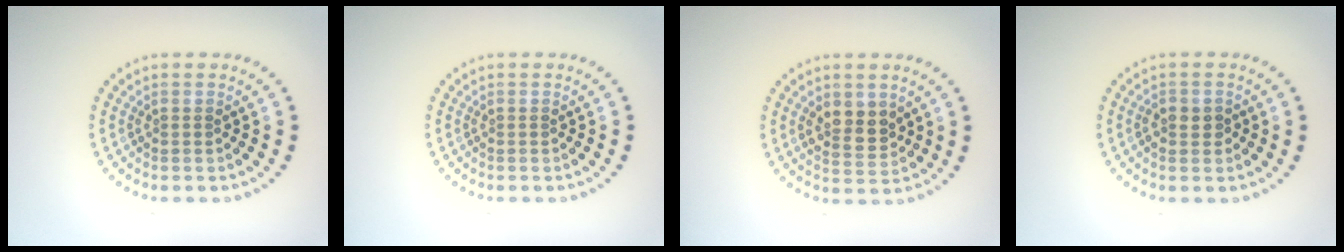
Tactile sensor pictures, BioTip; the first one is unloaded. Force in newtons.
{"total": 0.0}
{"total": 3.0, "press": 2.9, "slide": 0.8}
{"total": 1.8, "press": 1.8, "slide": 0.4}